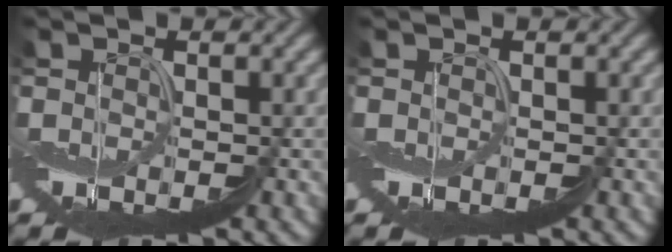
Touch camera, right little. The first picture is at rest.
{"total": 0.0}